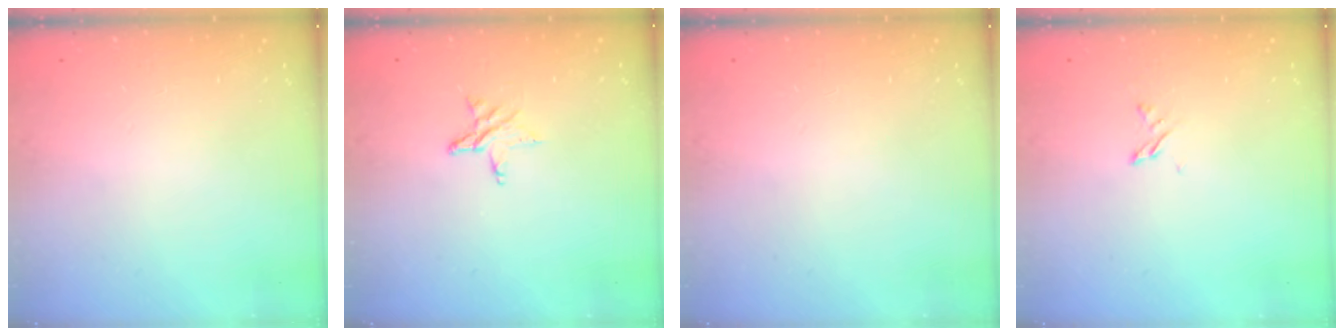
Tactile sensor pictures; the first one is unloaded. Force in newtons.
{"total": 5.2, "press": 5.2, "slide": 0.5}
{"total": 0.0}
{"total": 1.7, "press": 1.7, "slide": 0.3}